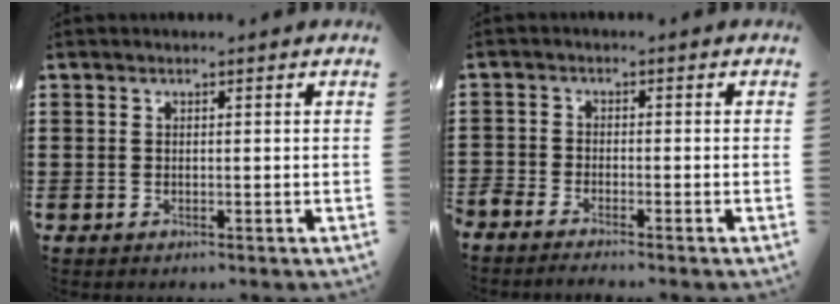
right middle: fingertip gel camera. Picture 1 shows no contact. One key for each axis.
{"total": 1.9, "fx": -1.9, "fy": 0.1, "fz": 0.2, "tx": -0.008, "ty": 0.000, "tz": -0.040}